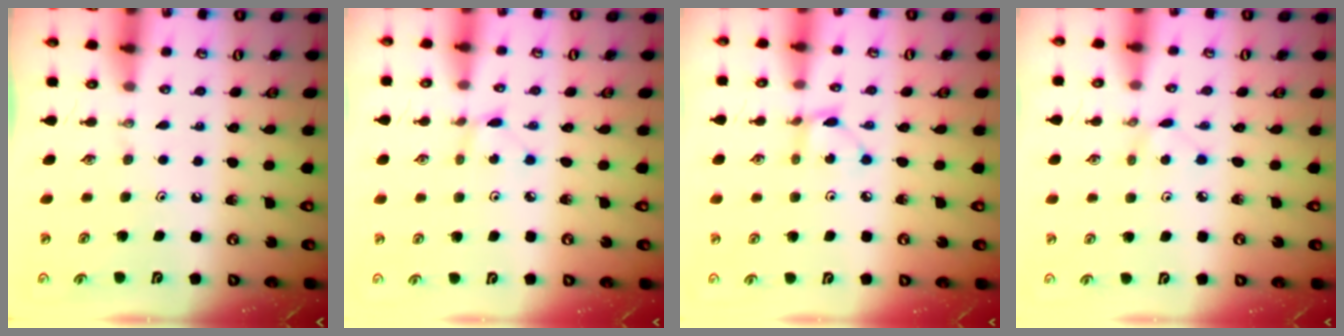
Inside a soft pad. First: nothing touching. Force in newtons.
{"total": 0.8, "press": 0.8, "slide": 0.1}
{"total": 2.7, "press": 2.6, "slide": 0.3}
{"total": 2.2, "press": 2.2, "slide": 0.3}